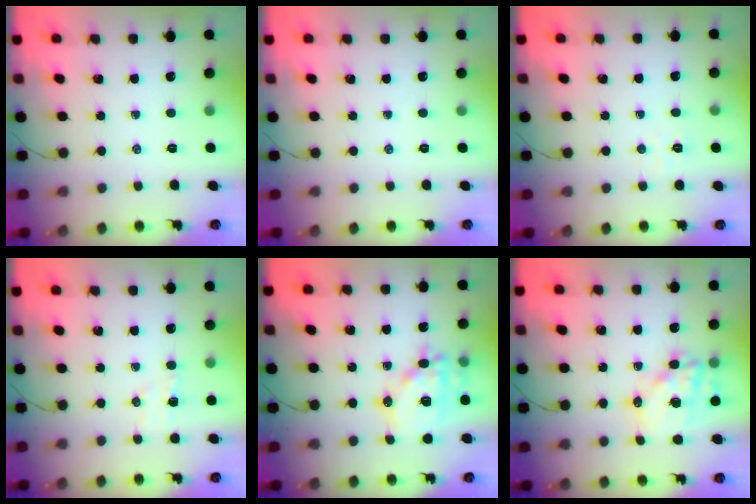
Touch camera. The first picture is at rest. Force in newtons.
{"total": 0.0}
{"total": 3.6, "press": 3.5, "slide": 0.8}
{"total": 4.8, "press": 4.6, "slide": 1.3}
{"total": 15.5, "press": 15.3, "slide": 2.4}
{"total": 14.2, "press": 13.8, "slide": 3.3}